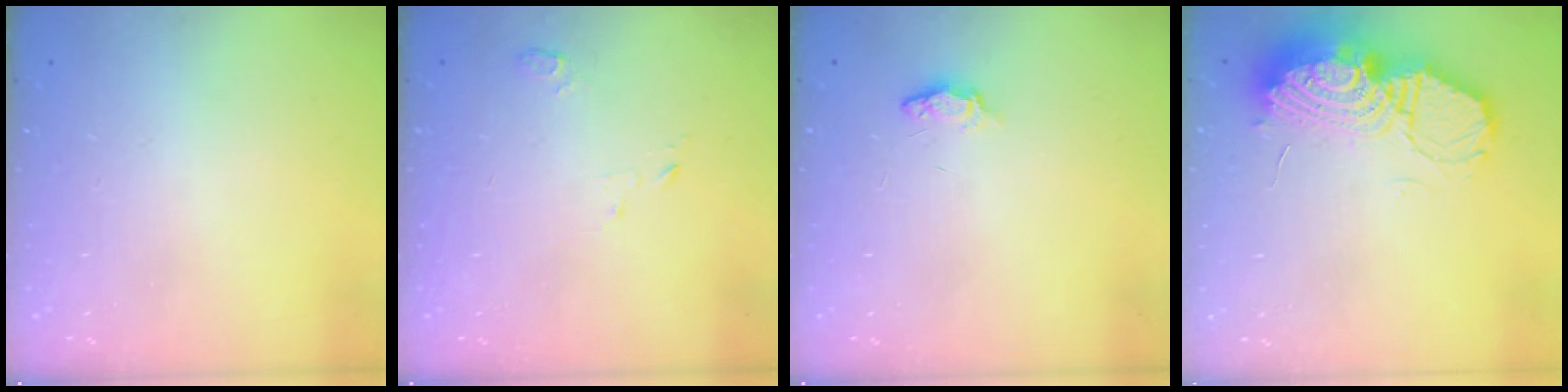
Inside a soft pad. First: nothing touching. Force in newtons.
{"total": 2.8, "press": 2.8, "slide": 0.3}
{"total": 3.7, "press": 3.7, "slide": 0.6}
{"total": 18.5, "press": 18.5, "slide": 1.6}